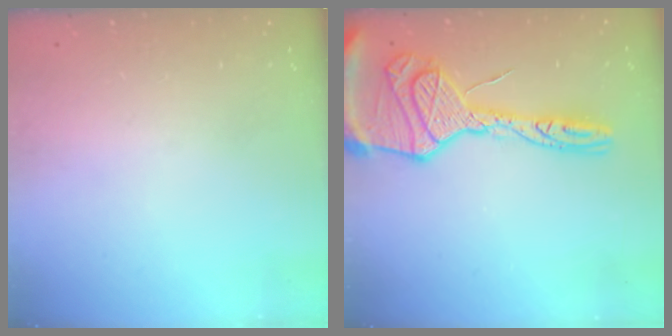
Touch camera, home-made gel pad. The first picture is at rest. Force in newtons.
{"total": 22.2, "press": 22.1, "slide": 2.0}